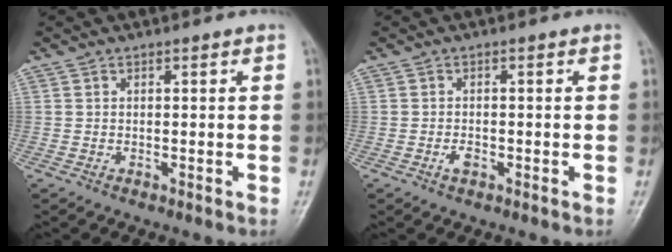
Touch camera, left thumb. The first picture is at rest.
{"total": 1.8, "force": [-0.8, 1.0, 1.2], "torque": [-0.019, 0.005, -0.014]}